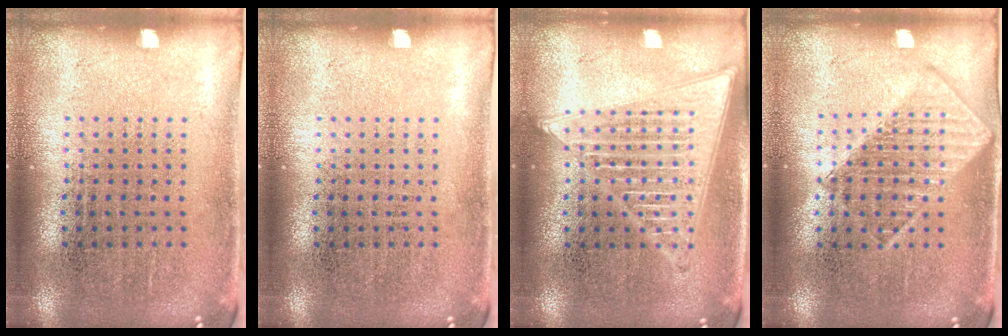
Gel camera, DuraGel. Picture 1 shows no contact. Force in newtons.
{"total": 0.0}
{"total": 2.2, "press": 2.2, "slide": 0.3}
{"total": 1.2, "press": 1.2, "slide": 0.1}